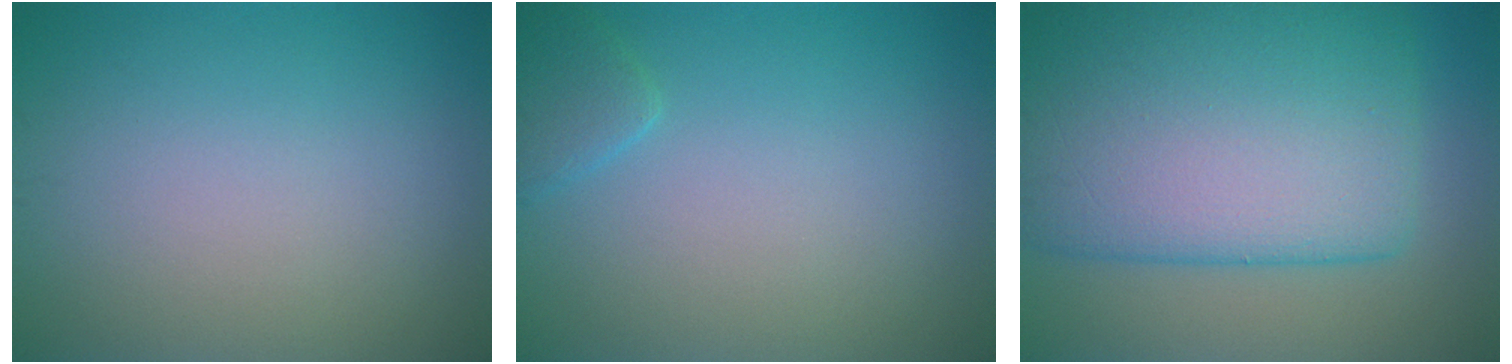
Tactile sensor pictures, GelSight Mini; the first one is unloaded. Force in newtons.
{"total": 1.7, "press": 1.7, "slide": 0.1}
{"total": 14.8, "press": 14.8, "slide": 0.4}